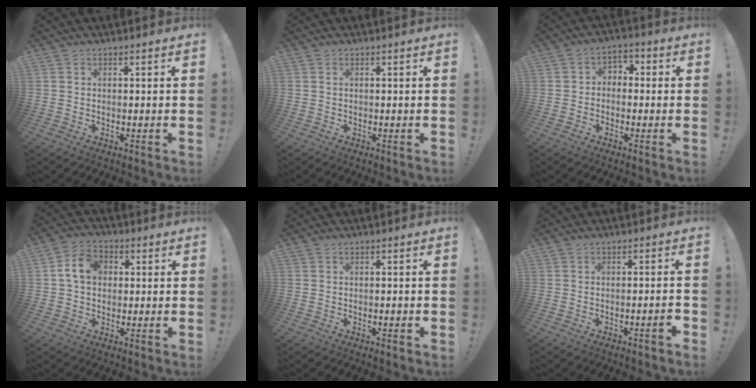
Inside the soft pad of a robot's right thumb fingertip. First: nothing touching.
{"total": 0.0}
{"total": 4.2, "force": [-2.2, 3.2, 1.5], "torque": [-0.021, 0.024, -0.040]}
{"total": 8.5, "force": [1.5, 6.4, 5.3], "torque": [-0.083, 0.014, 0.031]}
{"total": 0.9, "force": [-0.3, 0.3, 0.8], "torque": [-0.010, 0.002, -0.004]}
{"total": 3.7, "force": [-1.3, 0.1, 3.5], "torque": [-0.052, -0.001, -0.020]}